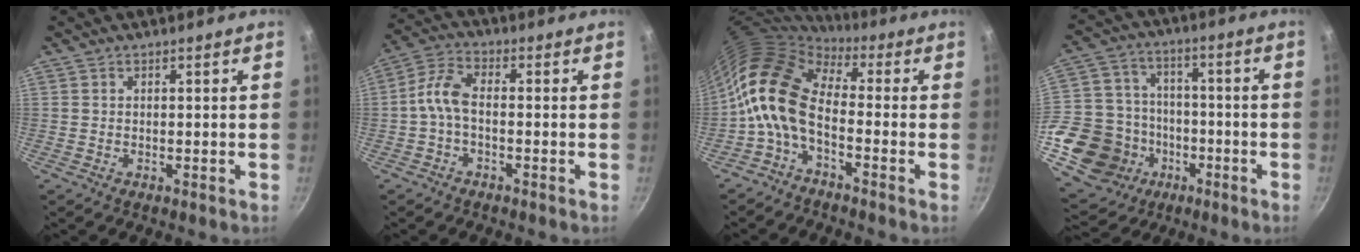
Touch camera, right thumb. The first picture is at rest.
{"total": 5.9, "force": [-1.5, 3.0, 4.8], "torque": [-0.107, 0.030, -0.040]}
{"total": 11.2, "force": [-1.7, 6.3, 9.1], "torque": [-0.163, 0.028, -0.049]}
{"total": 22.7, "force": [-7.6, 18.9, 10.0], "torque": [-0.203, 0.047, -0.112]}